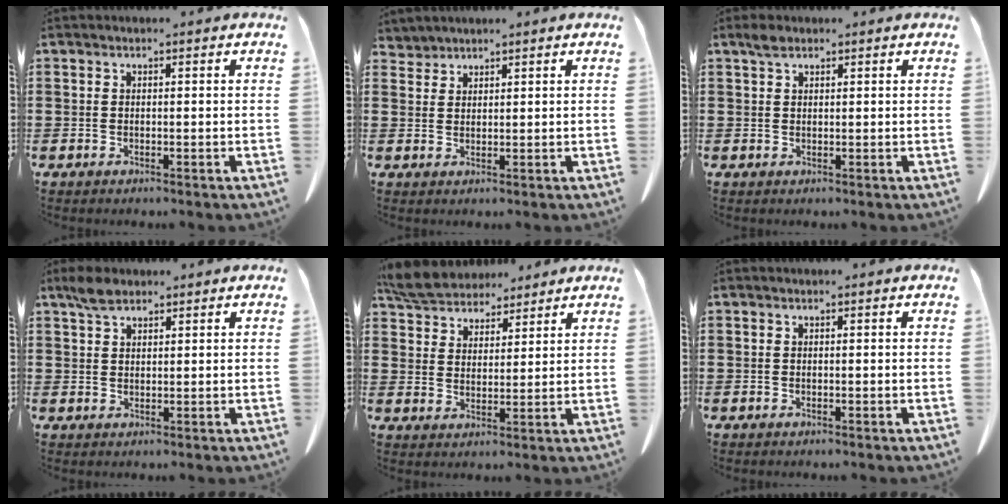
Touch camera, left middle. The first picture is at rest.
{"total": 1.8, "force": [1.8, 0.3, -0.1], "torque": [-0.004, 0.001, 0.036]}
{"total": 1.8, "force": [1.2, 1.0, 0.9], "torque": [-0.022, 0.003, 0.023]}
{"total": 3.2, "force": [2.4, 1.4, 1.6], "torque": [-0.038, 0.005, 0.046]}
{"total": 6.2, "force": [5.7, 2.0, 1.1], "torque": [-0.049, -0.015, 0.108]}
{"total": 0.0}